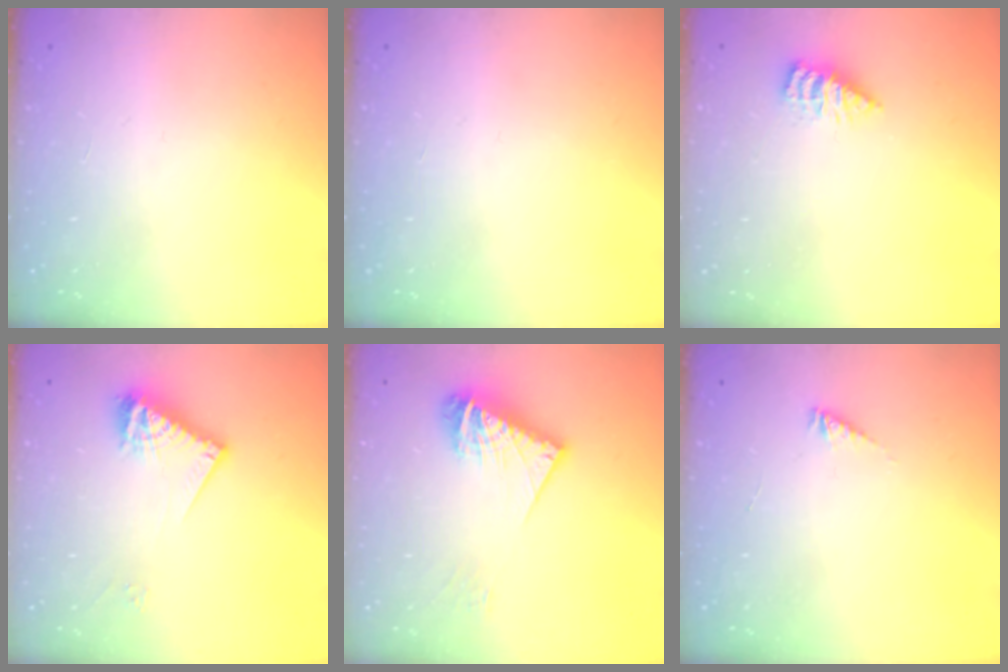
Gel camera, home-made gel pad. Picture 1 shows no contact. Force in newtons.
{"total": 0.0}
{"total": 2.9, "press": 2.8, "slide": 0.4}
{"total": 11.2, "press": 11.2, "slide": 1.1}
{"total": 11.3, "press": 11.2, "slide": 1.4}
{"total": 2.8, "press": 2.7, "slide": 0.4}